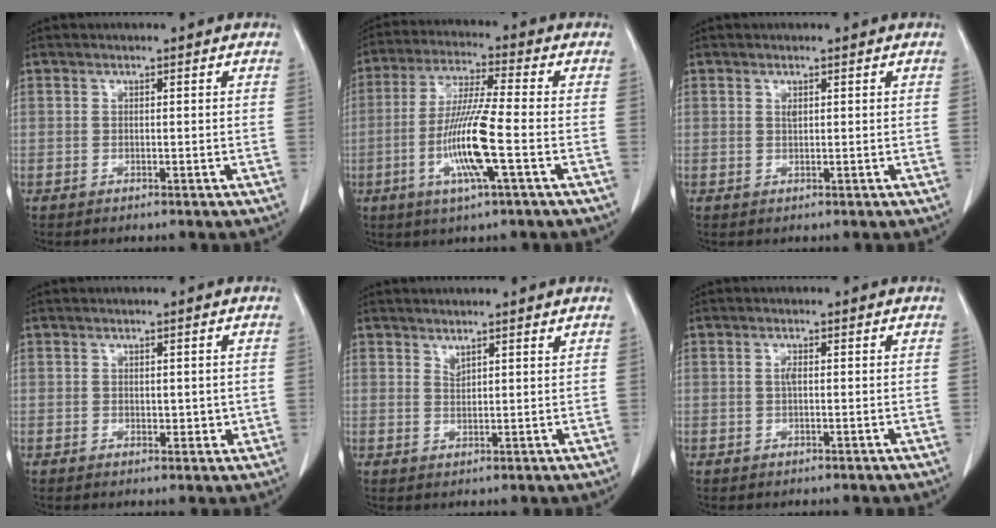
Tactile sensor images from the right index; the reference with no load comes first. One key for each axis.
{"total": 11.4, "fx": -3.1, "fy": 0.0, "fz": 10.9, "tx": -0.219, "ty": -0.012, "tz": -0.064}
{"total": 0.7, "fx": 0.4, "fy": 0.2, "fz": 0.6, "tx": -0.014, "ty": -0.004, "tz": 0.008}
{"total": 2.1, "fx": 0.2, "fy": 1.3, "fz": 1.7, "tx": -0.022, "ty": -0.004, "tz": 0.007}
{"total": 1.9, "fx": 1.7, "fy": 0.3, "fz": 0.7, "tx": -0.014, "ty": -0.006, "tz": 0.033}
{"total": 1.0, "fx": 0.2, "fy": 0.3, "fz": 0.9, "tx": -0.021, "ty": 0.000, "tz": 0.002}